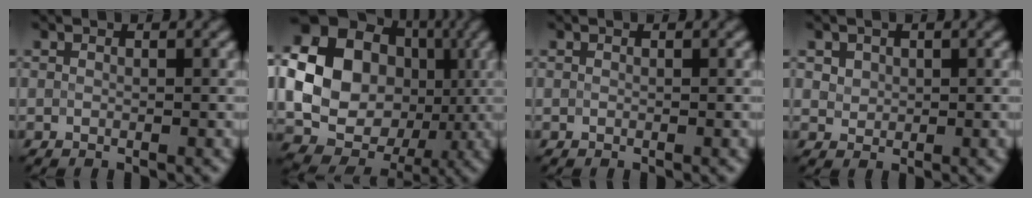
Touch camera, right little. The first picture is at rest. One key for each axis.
{"total": 19.9, "fx": 0.8, "fy": 17.9, "fz": 8.6, "tx": -0.185, "ty": 0.014, "tz": -0.011}
{"total": 0.0}
{"total": 1.9, "fx": 0.7, "fy": 1.6, "fz": 0.7, "tx": 0.000, "ty": 0.008, "tz": 0.006}